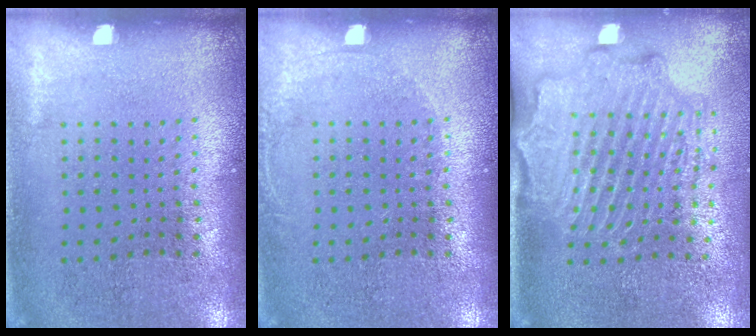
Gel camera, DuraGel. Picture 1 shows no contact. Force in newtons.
{"total": 0.7, "press": 0.7, "slide": 0.1}
{"total": 2.2, "press": 2.2, "slide": 0.2}